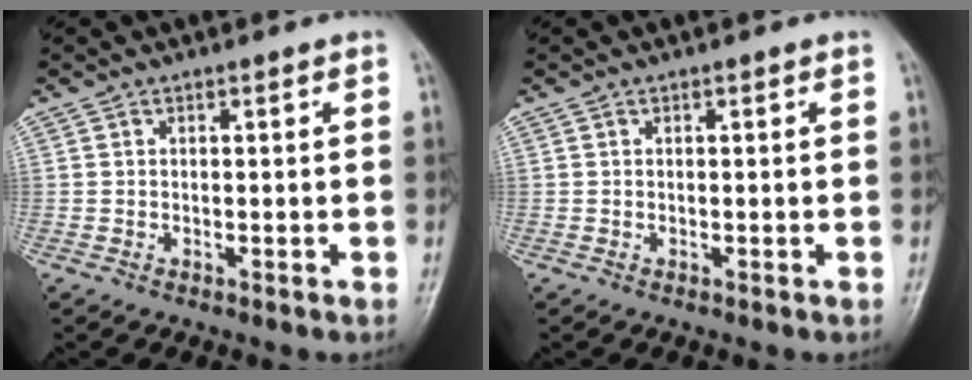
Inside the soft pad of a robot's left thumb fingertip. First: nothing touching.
{"total": 0.0}